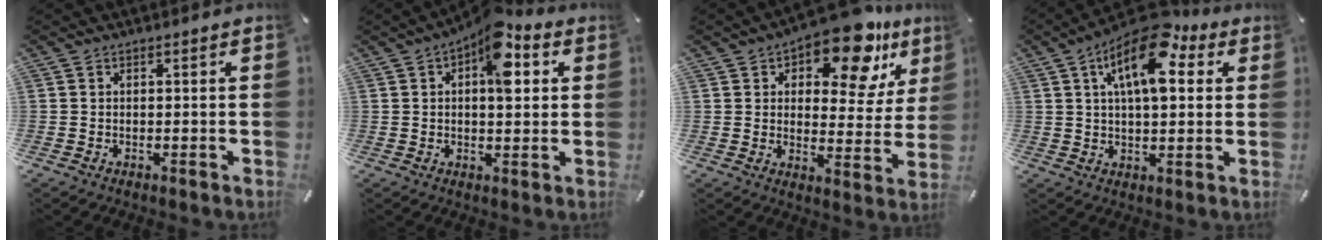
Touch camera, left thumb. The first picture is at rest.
{"total": 11.5, "force": [4.2, 5.8, 9.0], "torque": [-0.111, -0.023, 0.065]}
{"total": 15.9, "force": [11.1, 6.7, 9.2], "torque": [-0.126, -0.073, 0.184]}
{"total": 15.2, "force": [7.3, 6.9, 11.4], "torque": [-0.188, -0.026, 0.120]}